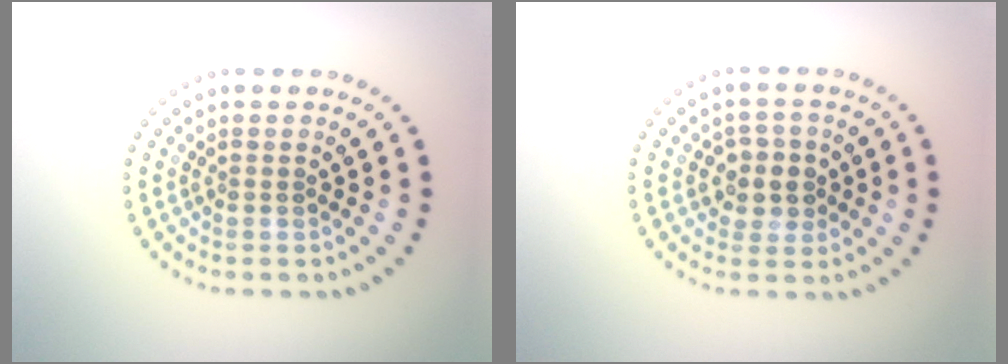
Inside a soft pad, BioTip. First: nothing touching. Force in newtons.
{"total": 2.7, "press": 2.5, "slide": 0.9}